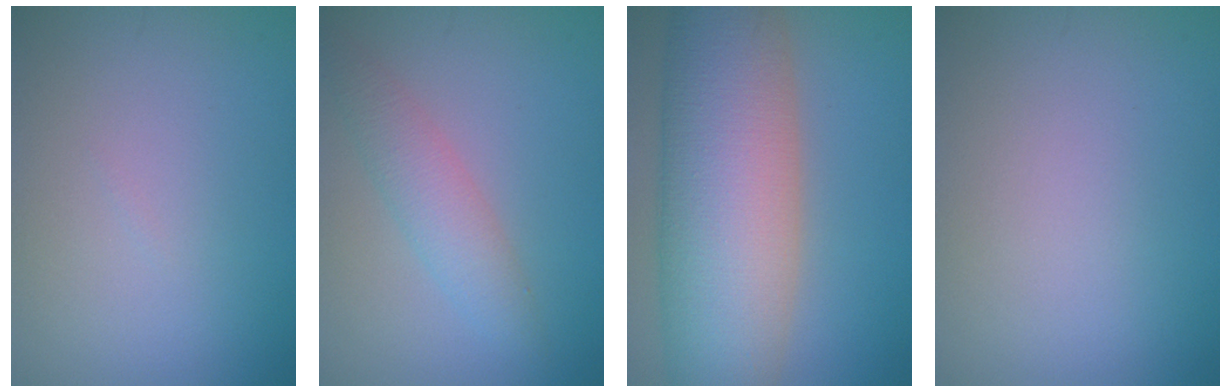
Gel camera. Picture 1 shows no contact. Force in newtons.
{"total": 2.9, "press": 2.9, "slide": 0.1}
{"total": 13.2, "press": 13.2, "slide": 0.7}
{"total": 0.0}